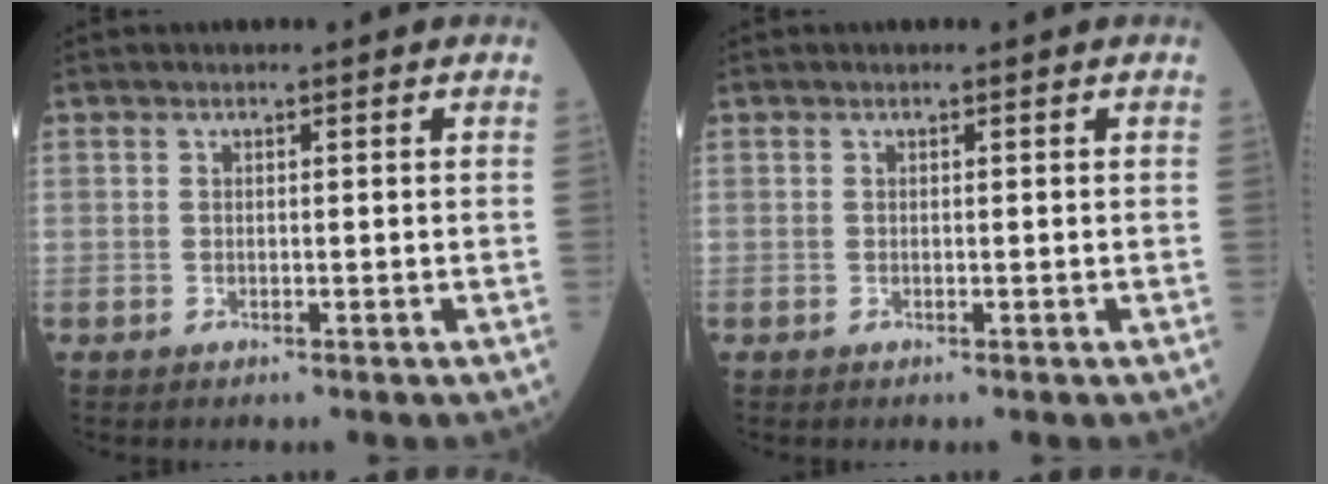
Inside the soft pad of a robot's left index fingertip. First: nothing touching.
{"total": 0.0}